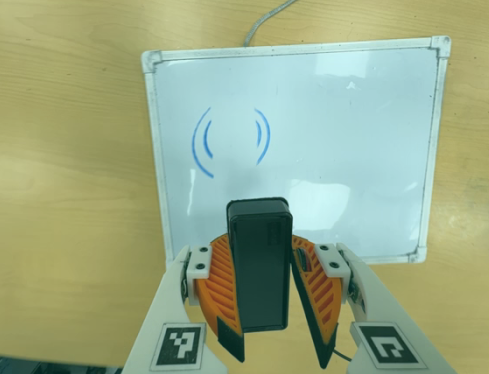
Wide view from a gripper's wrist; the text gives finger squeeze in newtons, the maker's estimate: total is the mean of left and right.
{"total": 7.4, "left": 8.1, "right": 6.7}